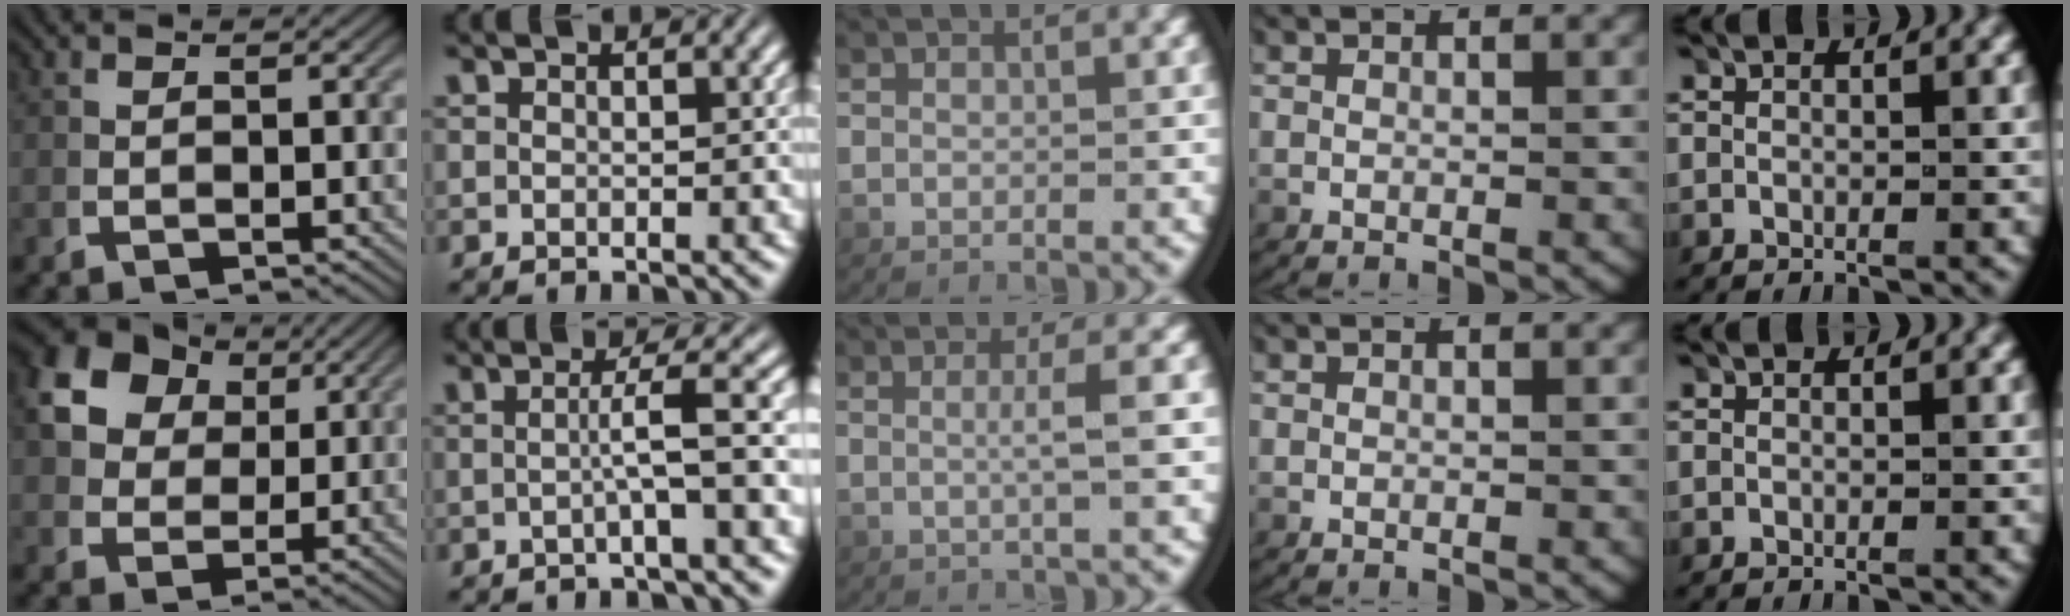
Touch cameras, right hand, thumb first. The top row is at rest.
{"thumb": {"total": 10.7, "force": [3.7, 8.4, 5.7], "torque": [-0.146, -0.016, 0.073]}, "index": {"total": 2.9, "force": [-0.5, -1.4, 2.5], "torque": [-0.029, 0.006, -0.007]}, "middle": {"total": 2.1, "force": [0.2, -0.7, 2.0], "torque": [-0.039, 0.002, 0.006]}}